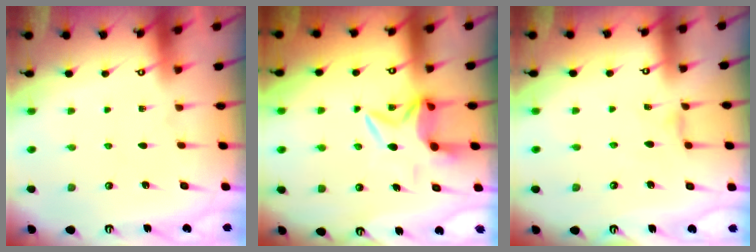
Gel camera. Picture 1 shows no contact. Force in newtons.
{"total": 6.9, "press": 6.9, "slide": 0.6}
{"total": 2.3, "press": 2.2, "slide": 0.4}